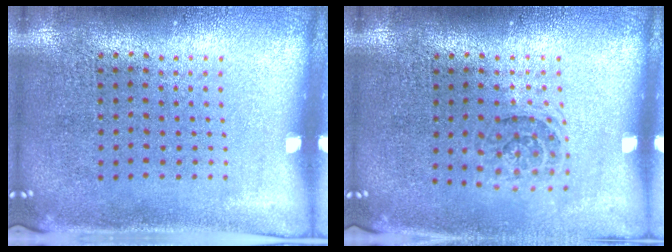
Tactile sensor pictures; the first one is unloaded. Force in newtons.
{"total": 1.2, "press": 1.0, "slide": 0.7}